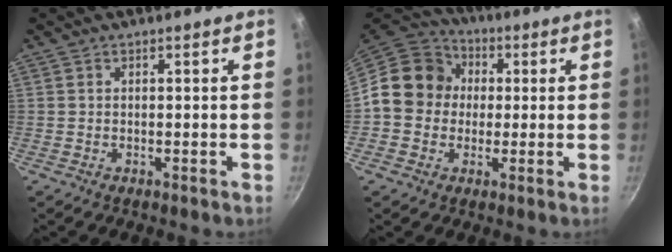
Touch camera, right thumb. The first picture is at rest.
{"total": 12.8, "force": [1.0, 11.5, 5.6], "torque": [-0.061, 0.023, -0.006]}